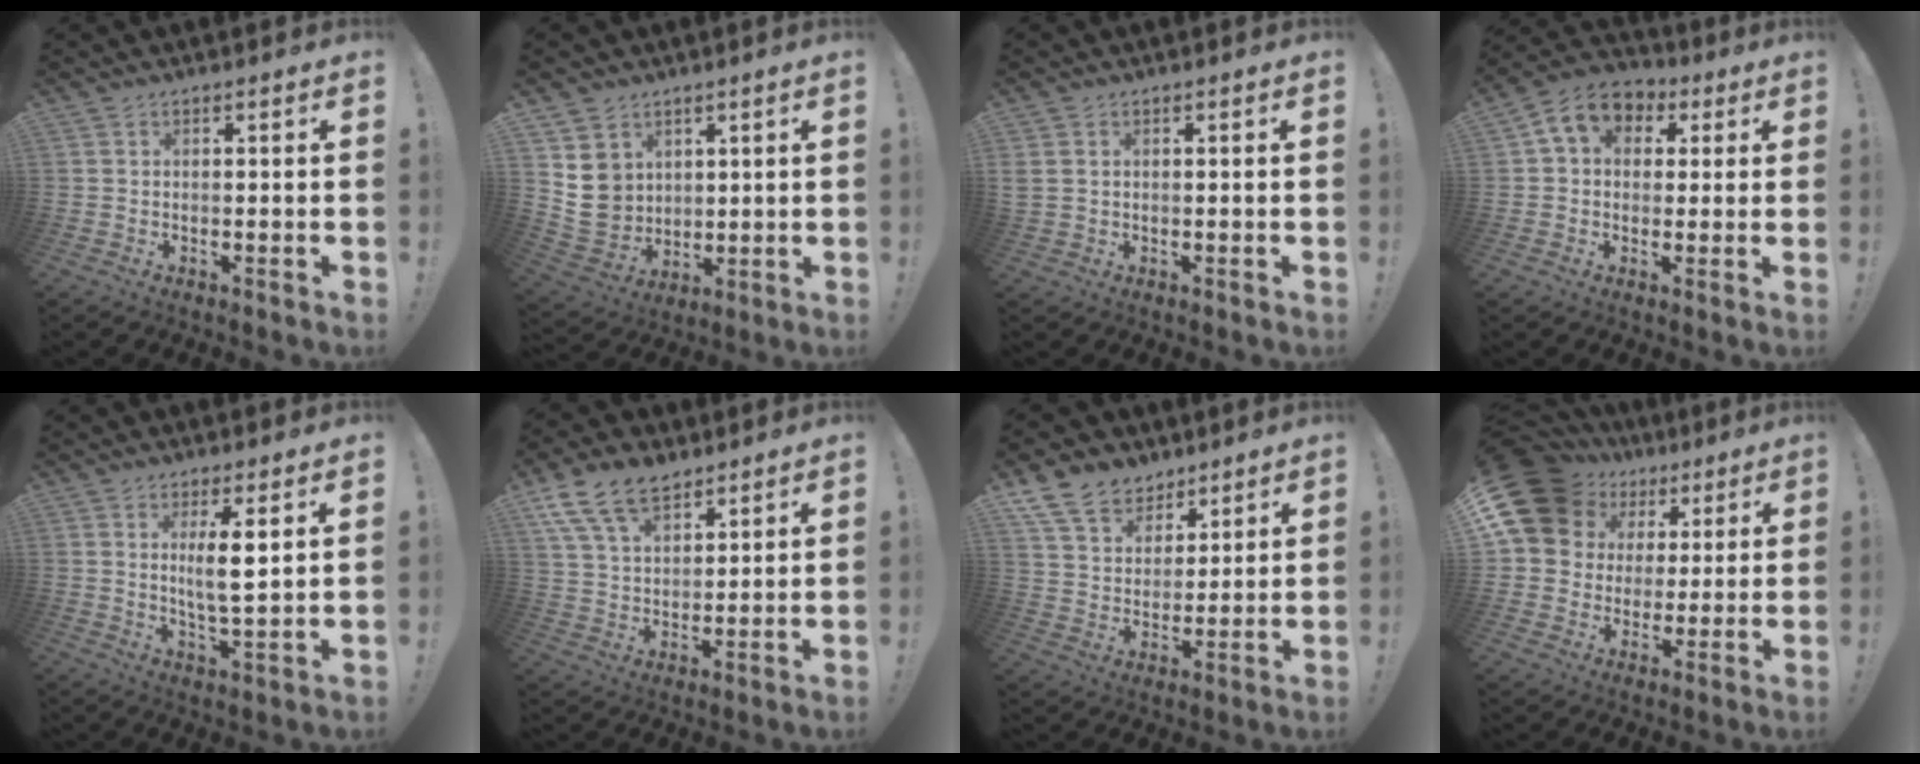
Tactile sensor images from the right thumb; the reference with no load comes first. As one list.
[{"total": 10.4, "force": [4.2, 9.1, 3.0], "torque": [-0.048, -0.025, 0.091]}, {"total": 2.0, "force": [0.6, 1.7, 0.8], "torque": [-0.025, 0.008, 0.014]}, {"total": 10.0, "force": [3.1, 7.9, 5.4], "torque": [-0.084, 0.000, 0.066]}, {"total": 7.6, "force": [2.3, 1.4, 7.1], "torque": [-0.131, -0.010, 0.034]}, {"total": 13.7, "force": [9.2, 7.5, 6.8], "torque": [-0.129, -0.041, 0.175]}, {"total": 12.3, "force": [9.1, 7.7, 3.1], "torque": [-0.073, -0.059, 0.182]}, {"total": 16.1, "force": [7.4, 12.5, 6.9], "torque": [-0.129, -0.036, 0.156]}]